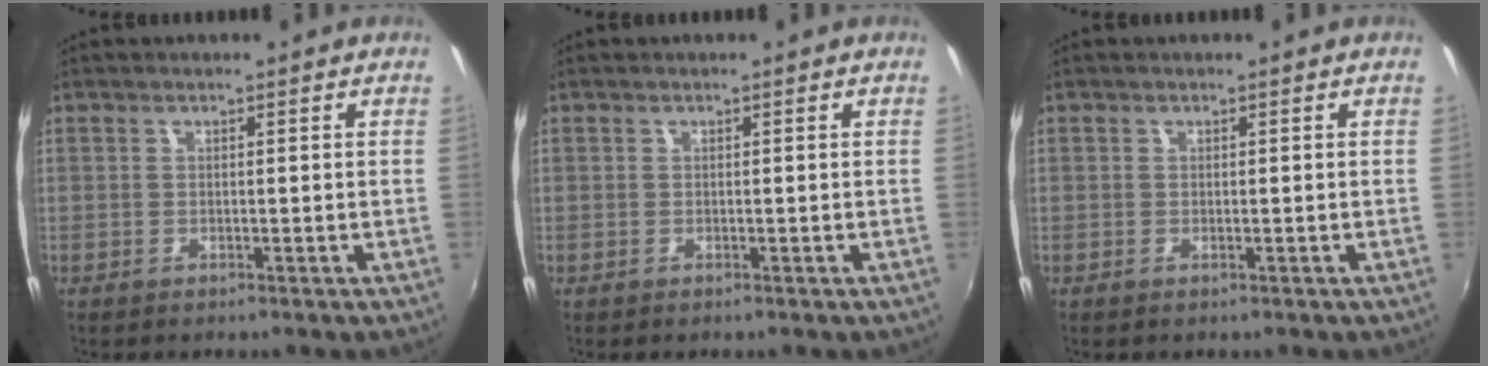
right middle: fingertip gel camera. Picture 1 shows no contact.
{"total": 0.0}
{"total": 0.0}